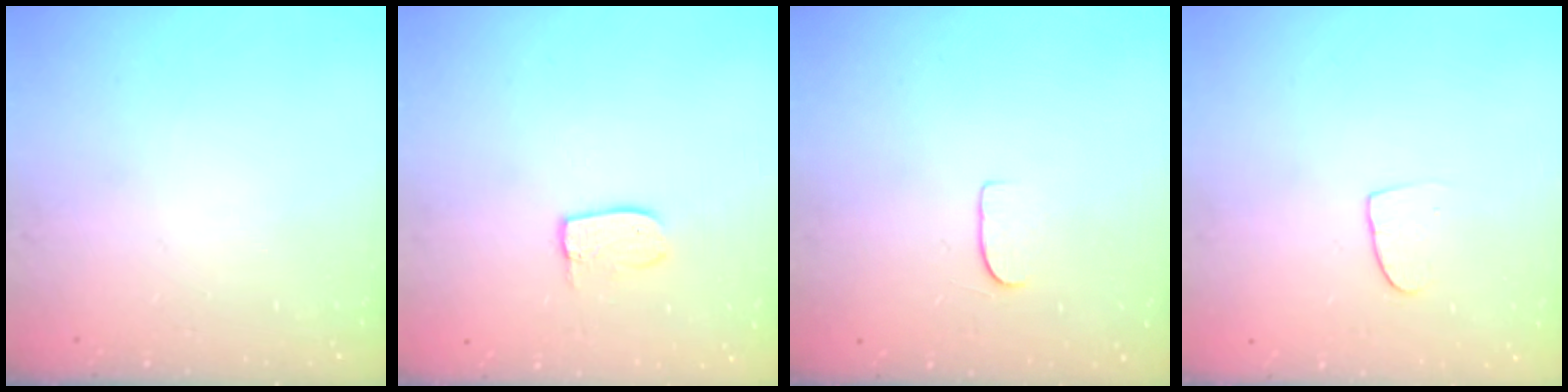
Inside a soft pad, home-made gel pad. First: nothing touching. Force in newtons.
{"total": 5.5, "press": 5.5, "slide": 0.4}
{"total": 4.8, "press": 4.7, "slide": 0.6}
{"total": 6.3, "press": 6.2, "slide": 0.6}